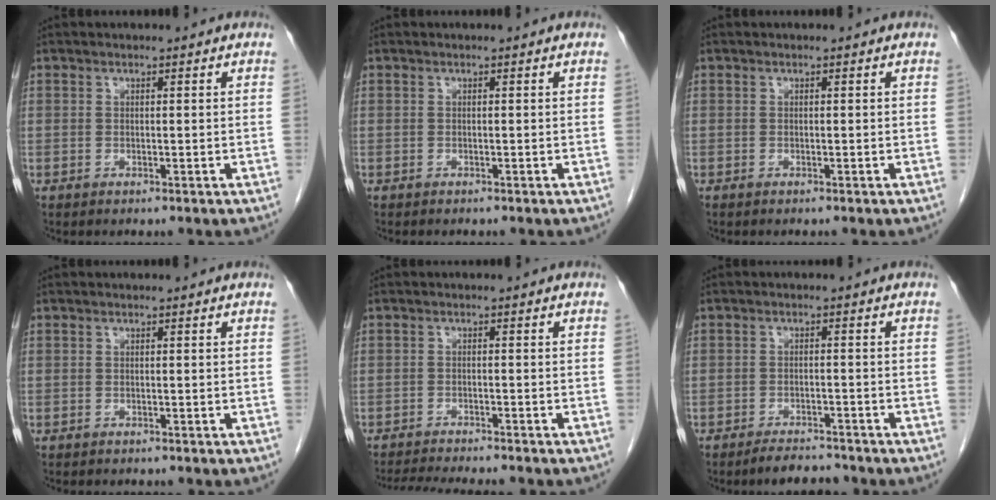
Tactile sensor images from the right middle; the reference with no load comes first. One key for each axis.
{"total": 0.8, "fx": -0.7, "fy": 0.3, "fz": 0.3, "tx": -0.009, "ty": -0.001, "tz": -0.006}
{"total": 0.0}
{"total": 1.4, "fx": -1.2, "fy": 0.5, "fz": 0.5, "tx": -0.012, "ty": -0.003, "tz": -0.010}
{"total": 8.7, "fx": -7.9, "fy": 0.3, "fz": 3.5, "tx": -0.049, "ty": -0.012, "tz": -0.120}
{"total": 3.8, "fx": -3.6, "fy": 1.0, "fz": 0.9, "tx": -0.016, "ty": -0.005, "tz": -0.058}